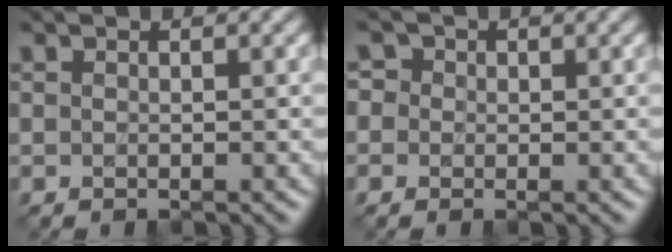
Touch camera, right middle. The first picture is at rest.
{"total": 2.4, "force": [0.8, 2.1, 0.9], "torque": [0.001, 0.015, -0.011]}